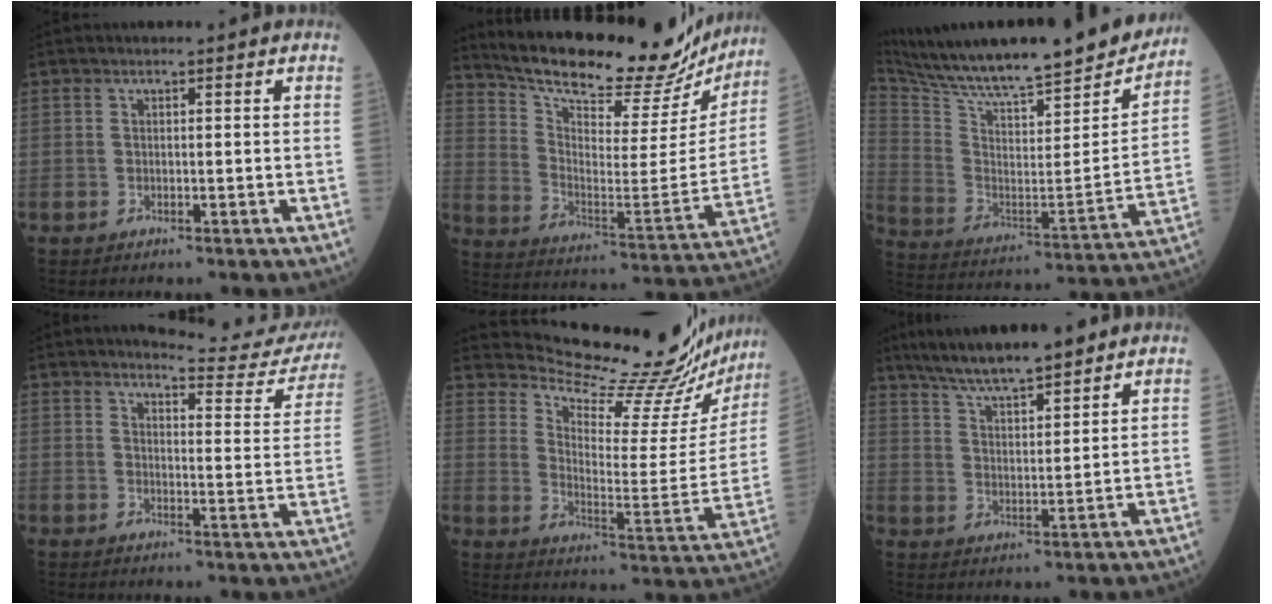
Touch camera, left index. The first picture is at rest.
{"total": 25.8, "force": [23.1, 6.3, 9.5], "torque": [-0.157, -0.041, 0.320]}
{"total": 29.3, "force": [25.6, 4.1, 13.7], "torque": [-0.243, -0.051, 0.373]}
{"total": 12.3, "force": [12.3, 0.0, 0.7], "torque": [-0.001, -0.084, 0.125]}
{"total": 22.6, "force": [21.9, 1.2, 5.5], "torque": [-0.098, -0.108, 0.281]}
{"total": 10.9, "force": [9.2, 1.3, 5.8], "torque": [-0.098, 0.020, 0.161]}